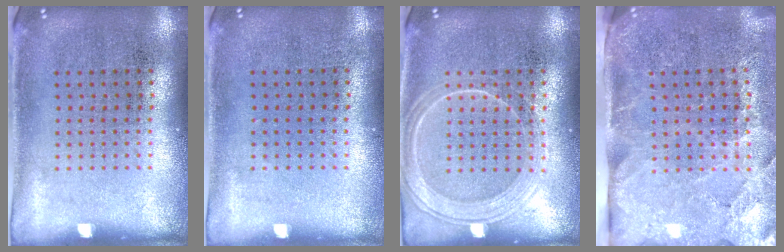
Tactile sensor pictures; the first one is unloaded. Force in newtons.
{"total": 0.0}
{"total": 2.4, "press": 2.4, "slide": 0.4}
{"total": 3.9, "press": 3.3, "slide": 2.2}